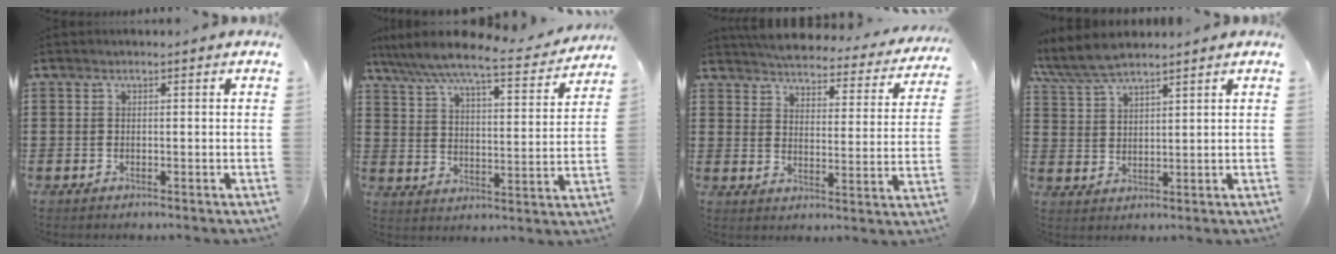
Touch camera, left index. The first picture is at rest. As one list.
[{"total": 7.5, "force": [6.7, 0.2, 3.3], "torque": [-0.093, -0.040, 0.111]}, {"total": 4.0, "force": [4.0, 0.0, 0.4], "torque": [-0.035, -0.036, 0.063]}, {"total": 5.7, "force": [4.9, 1.2, 2.6], "torque": [-0.065, -0.009, 0.091]}]